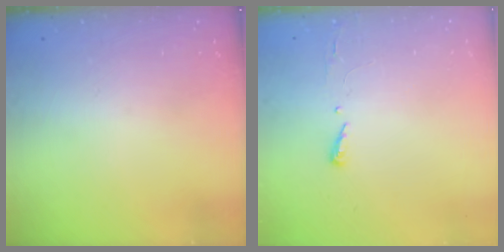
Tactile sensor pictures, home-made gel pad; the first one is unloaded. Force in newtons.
{"total": 2.9, "press": 2.9, "slide": 0.4}